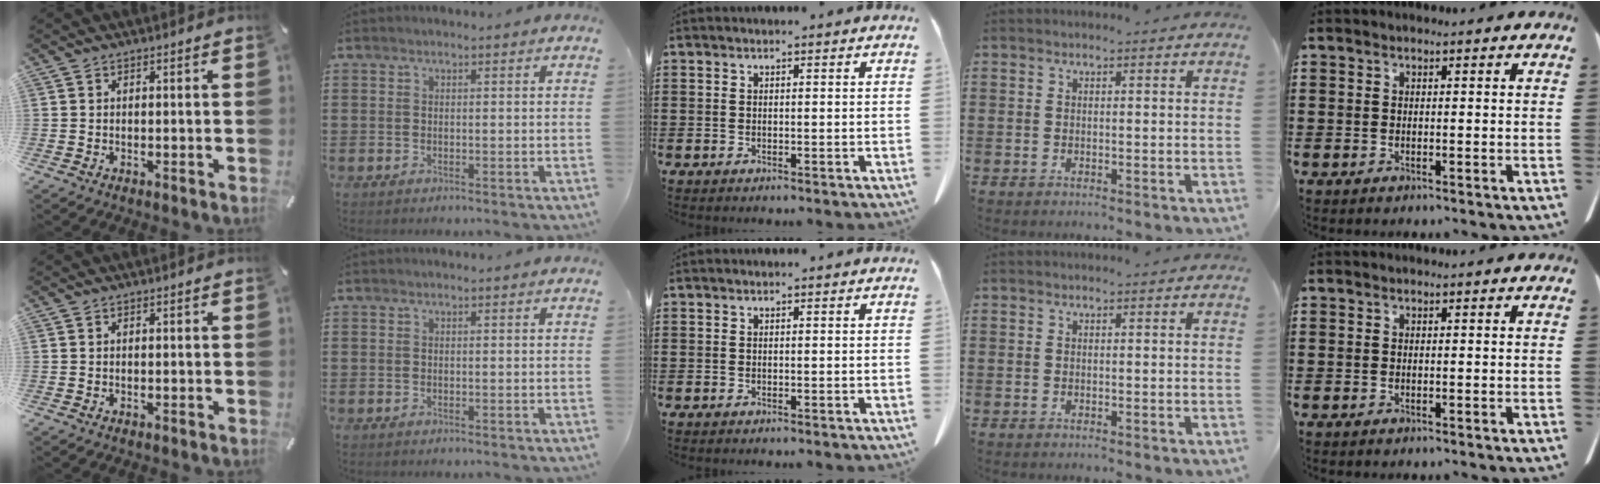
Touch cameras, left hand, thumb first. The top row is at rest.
{}